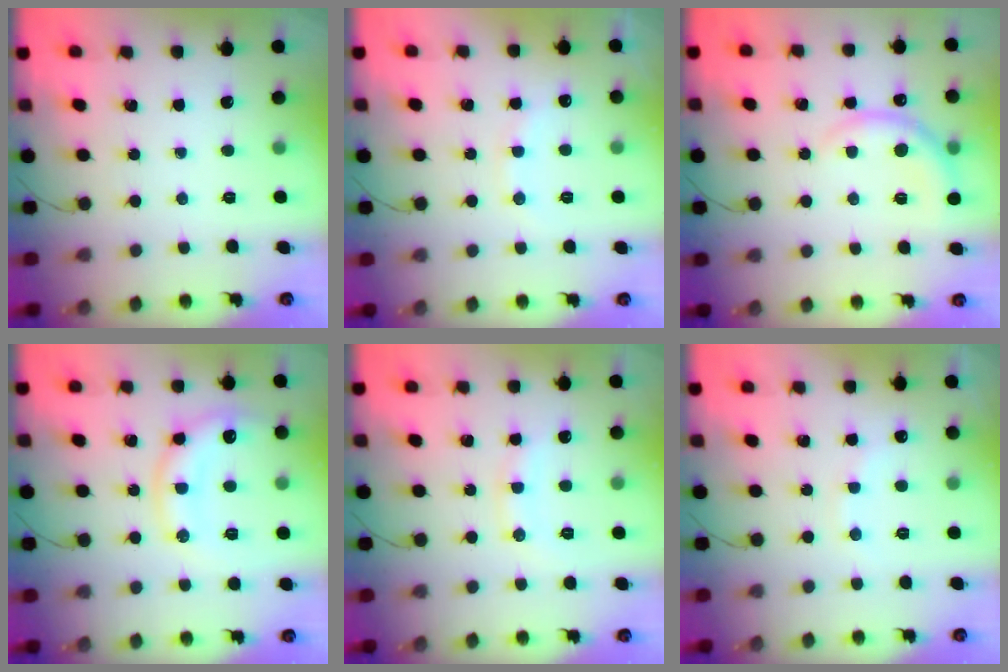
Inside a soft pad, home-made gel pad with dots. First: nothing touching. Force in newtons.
{"total": 8.4, "press": 8.2, "slide": 1.6}
{"total": 7.0, "press": 7.0, "slide": 0.7}
{"total": 11.9, "press": 11.8, "slide": 1.4}
{"total": 8.1, "press": 8.1, "slide": 0.9}
{"total": 7.3, "press": 7.2, "slide": 1.4}